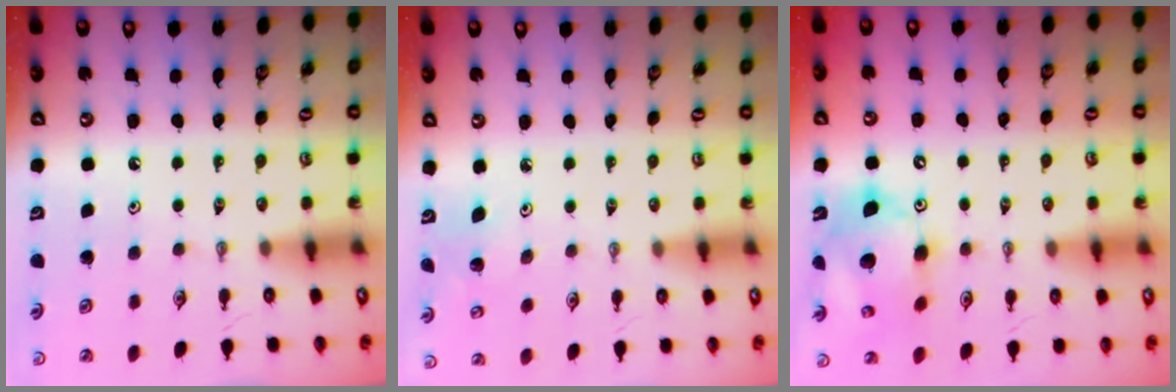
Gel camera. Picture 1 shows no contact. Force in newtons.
{"total": 3.9, "press": 3.9, "slide": 0.4}
{"total": 13.7, "press": 13.4, "slide": 2.4}